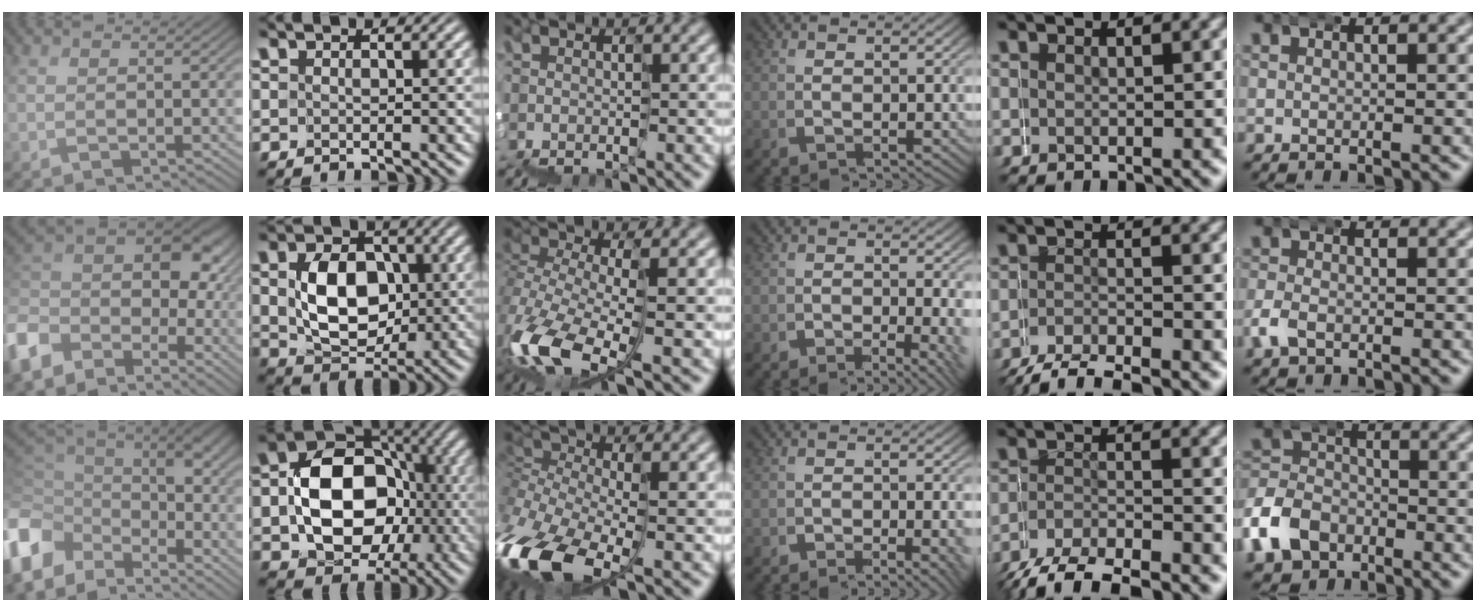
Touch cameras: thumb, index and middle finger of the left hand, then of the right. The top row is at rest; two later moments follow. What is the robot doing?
{"motion": "wrap", "object": "duck tape"}